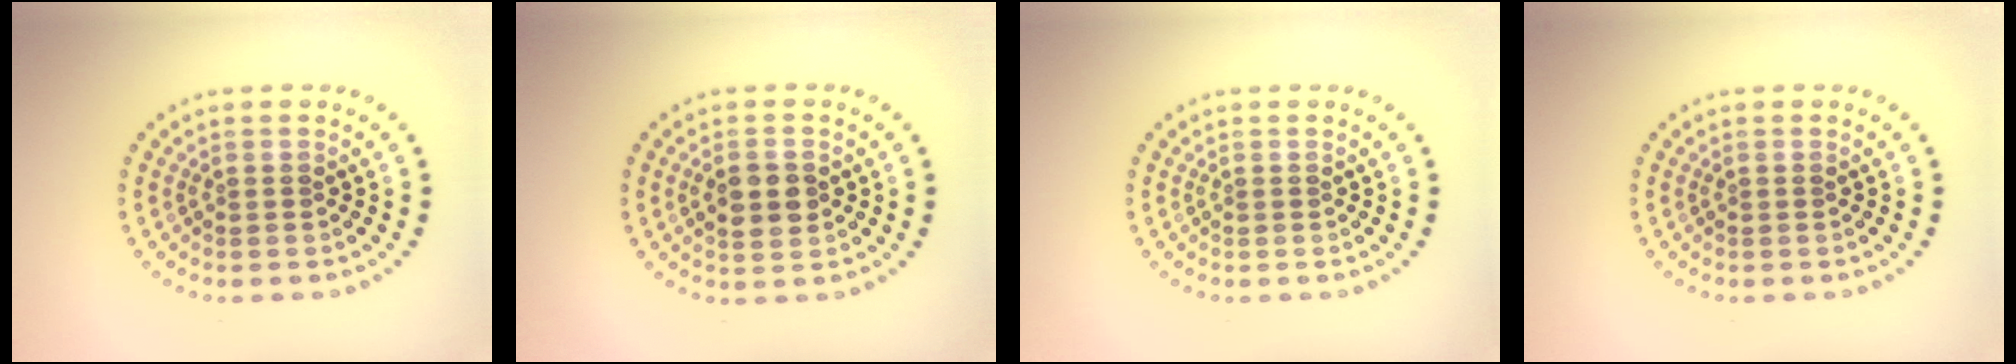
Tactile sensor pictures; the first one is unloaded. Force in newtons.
{"total": 3.1, "press": 3.1, "slide": 0.2}
{"total": 0.0}
{"total": 0.0}